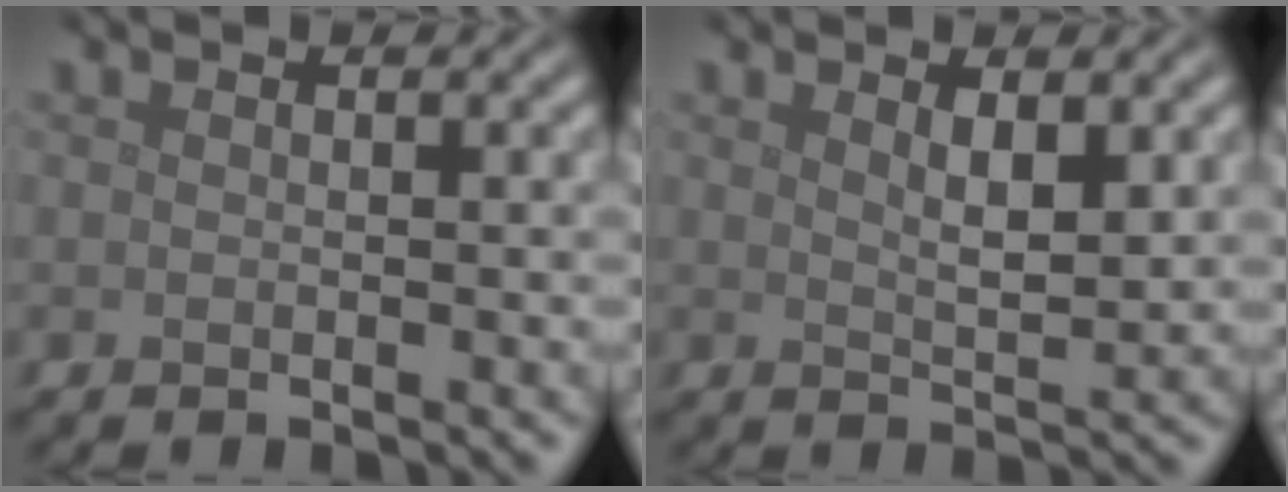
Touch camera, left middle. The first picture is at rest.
{"total": 2.3, "force": [1.3, 0.5, 1.8], "torque": [-0.029, -0.005, 0.024]}